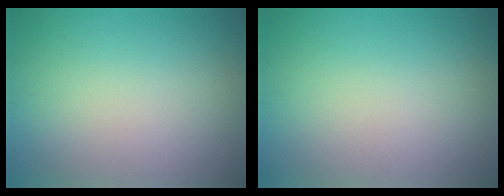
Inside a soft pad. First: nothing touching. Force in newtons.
{"total": 0.0}